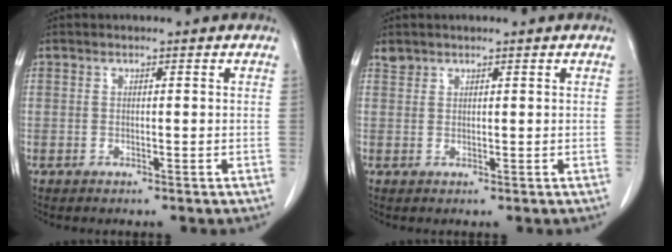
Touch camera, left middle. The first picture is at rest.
{"total": 1.1, "force": [1.0, 0.4, -0.1], "torque": [0.000, 0.003, 0.019]}